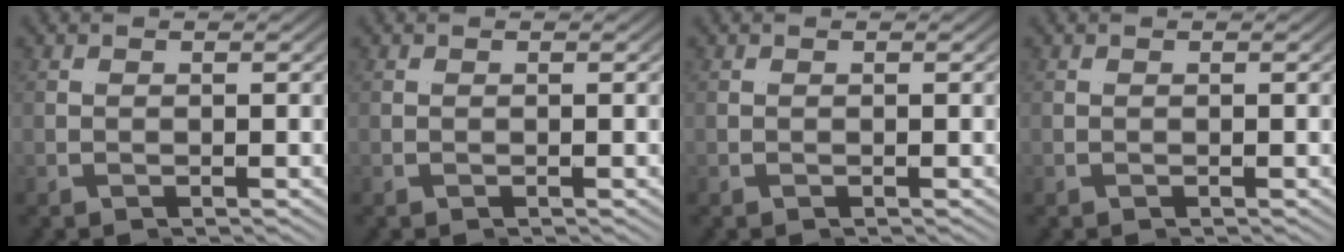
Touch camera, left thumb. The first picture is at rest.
{"total": 0.0}
{"total": 0.0}
{"total": 0.0}